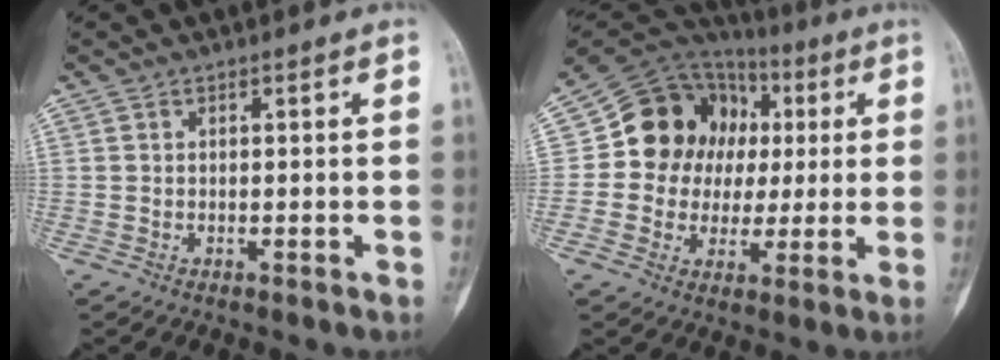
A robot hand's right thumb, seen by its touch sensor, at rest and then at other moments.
{"total": 17.1, "force": [2.1, 14.7, 8.6], "torque": [-0.094, 0.033, 0.039]}